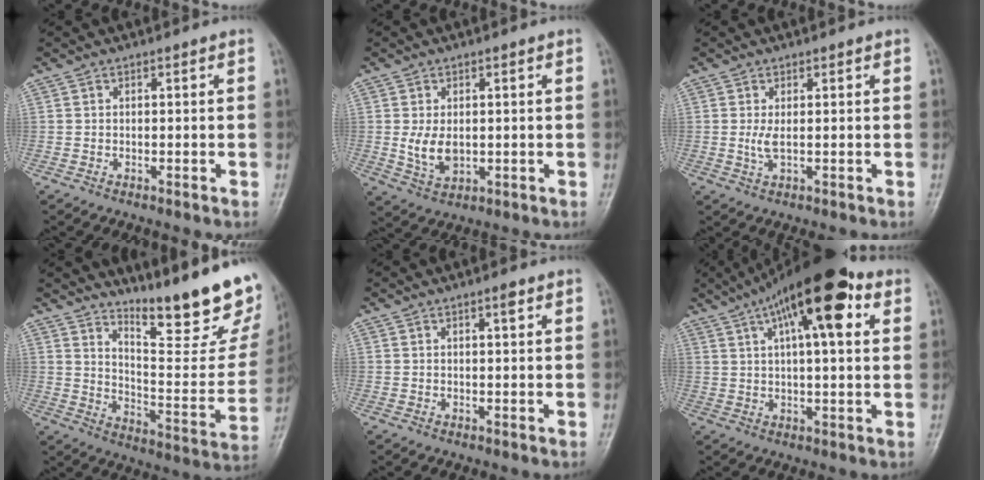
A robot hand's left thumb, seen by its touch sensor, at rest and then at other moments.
{"total": 5.3, "force": [0.1, 3.4, 4.0], "torque": [-0.068, -0.011, 0.012]}
{"total": 2.2, "force": [0.3, 0.7, 2.1], "torque": [-0.046, -0.003, 0.011]}
{"total": 23.5, "force": [17.5, 4.8, 14.9], "torque": [-0.183, -0.127, 0.250]}
{"total": 1.6, "force": [0.9, 0.3, 1.3], "torque": [-0.018, -0.002, 0.013]}
{"total": 18.0, "force": [7.8, 6.0, 15.1], "torque": [-0.226, 0.013, 0.117]}